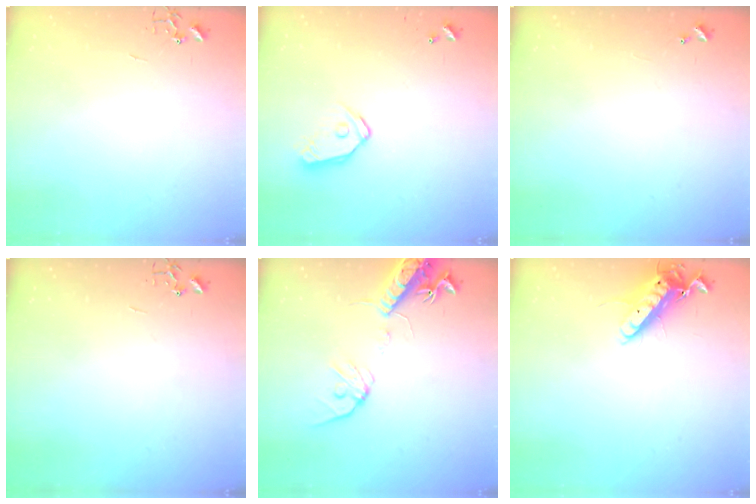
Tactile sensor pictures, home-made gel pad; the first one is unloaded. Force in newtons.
{"total": 9.8, "press": 9.8, "slide": 0.9}
{"total": 5.0, "press": 5.0, "slide": 0.6}
{"total": 0.0}
{"total": 16.4, "press": 16.1, "slide": 3.0}
{"total": 12.5, "press": 12.4, "slide": 1.6}